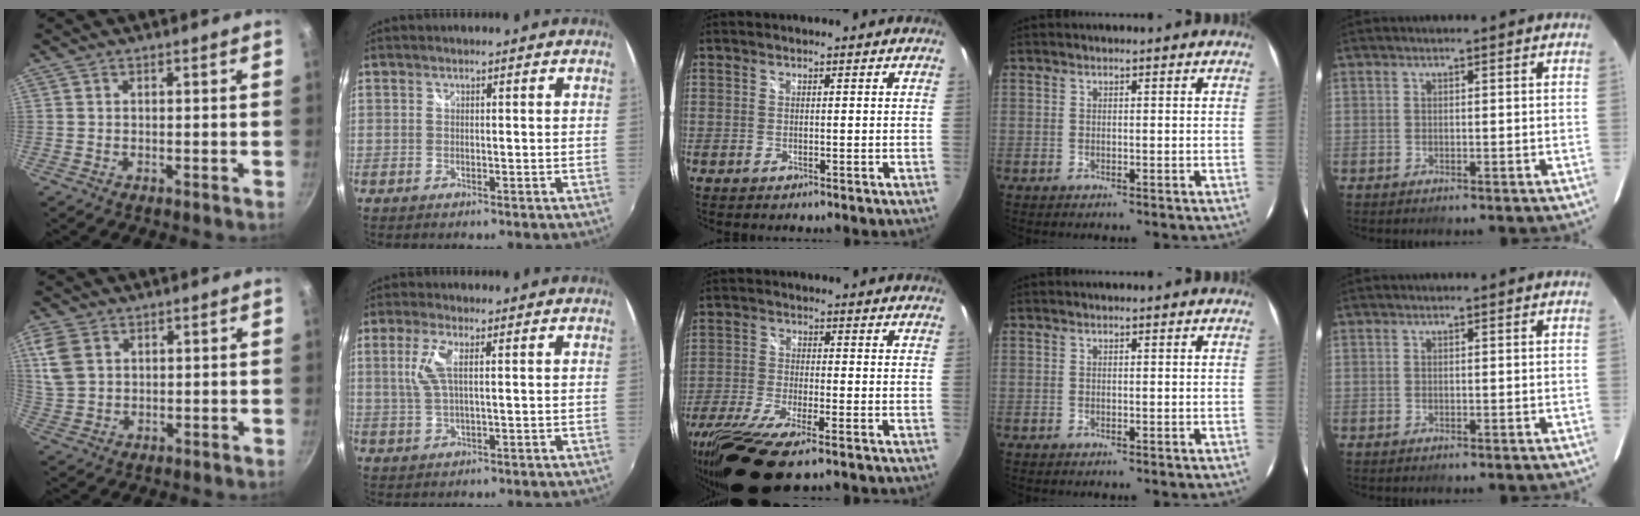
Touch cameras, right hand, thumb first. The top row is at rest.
{"thumb": {"total": 7.0, "force": [2.7, 4.9, 4.2], "torque": [-0.079, -0.005, 0.060]}, "index": {"total": 5.1, "force": [1.1, 1.3, 4.8], "torque": [-0.105, 0.004, 0.026]}, "middle": {"total": 15.6, "force": [-11.0, 3.1, 10.6], "torque": [-0.231, -0.058, -0.202]}}